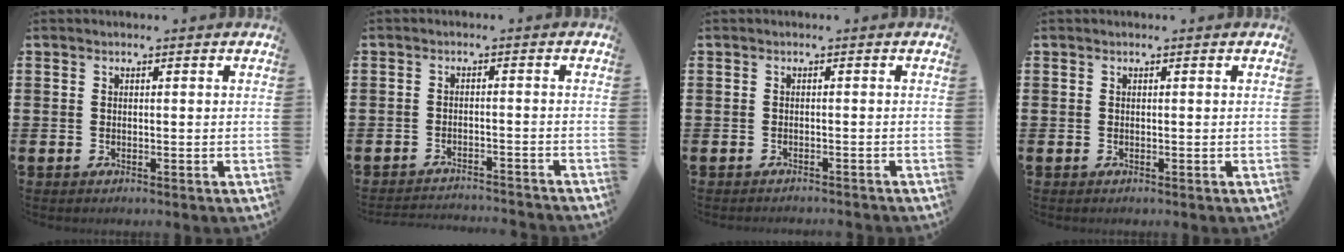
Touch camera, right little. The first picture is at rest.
{"total": 2.1, "force": [-2.1, -0.2, 0.0], "torque": [-0.003, 0.003, -0.046]}
{"total": 0.7, "force": [-0.7, -0.1, 0.0], "torque": [-0.001, -0.001, -0.015]}
{"total": 0.0}